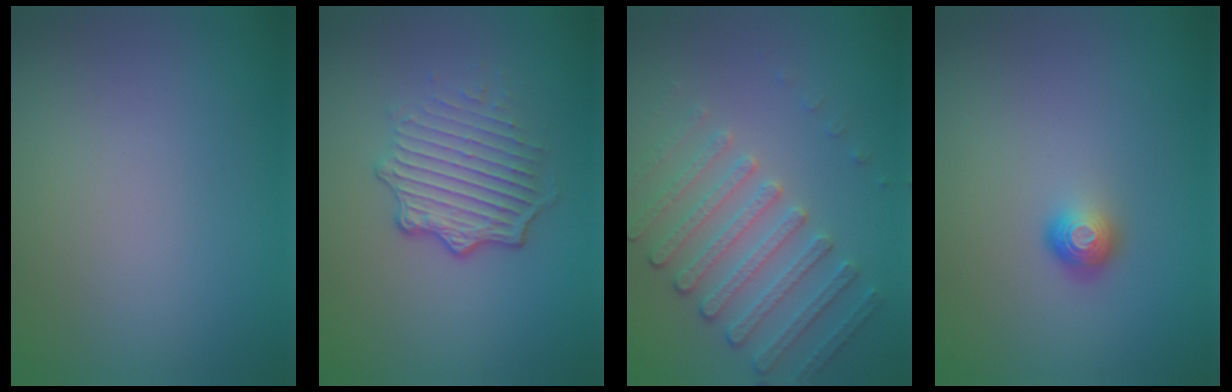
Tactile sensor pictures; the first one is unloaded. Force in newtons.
{"total": 4.9, "press": 3.2, "slide": 3.7}
{"total": 4.4, "press": 3.7, "slide": 2.4}
{"total": 1.9, "press": 1.3, "slide": 1.4}